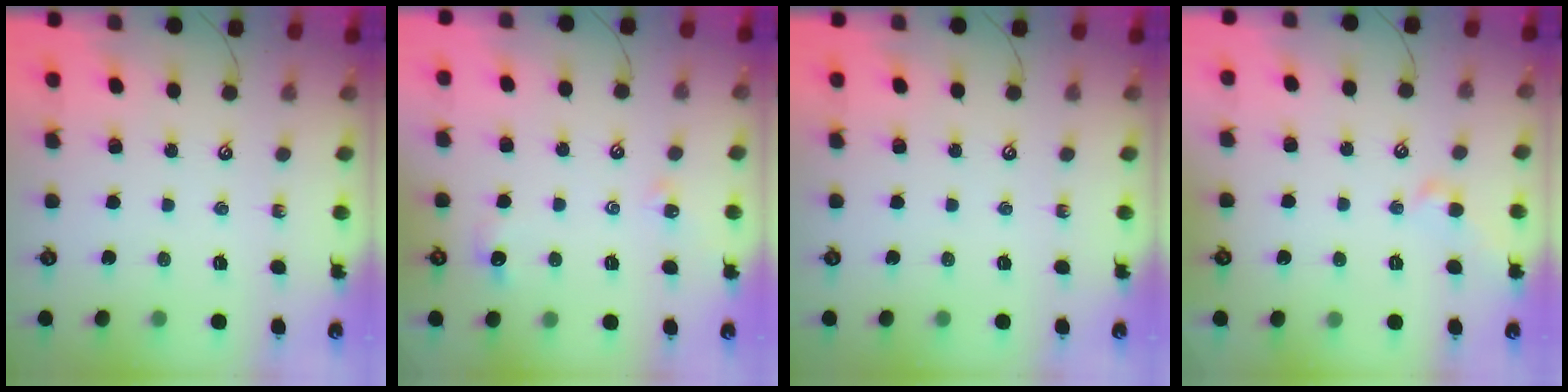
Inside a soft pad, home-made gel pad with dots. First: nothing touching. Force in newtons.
{"total": 2.2, "press": 2.1, "slide": 0.6}
{"total": 0.0}
{"total": 1.6, "press": 1.3, "slide": 0.8}